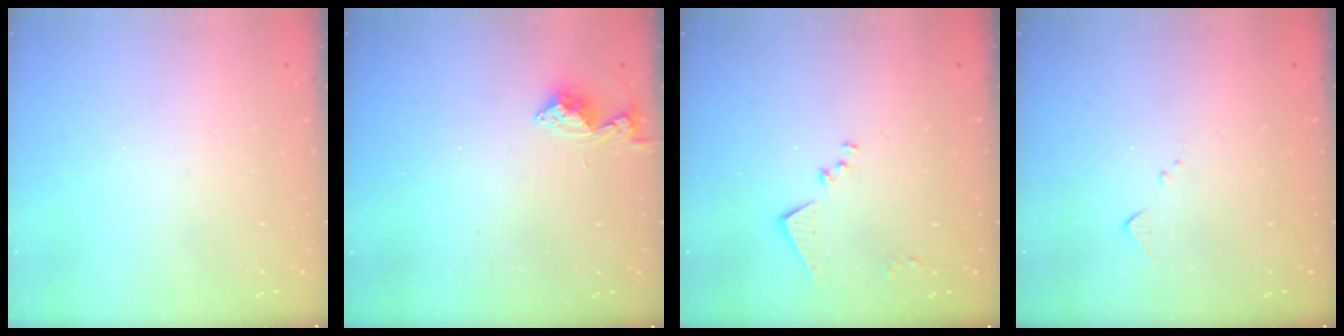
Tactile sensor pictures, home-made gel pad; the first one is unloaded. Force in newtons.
{"total": 8.5, "press": 8.5, "slide": 0.6}
{"total": 9.1, "press": 9.1, "slide": 0.6}
{"total": 4.1, "press": 4.1, "slide": 0.6}